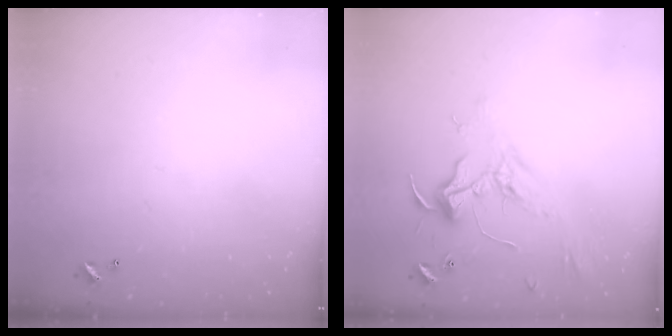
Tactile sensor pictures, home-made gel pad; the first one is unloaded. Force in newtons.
{"total": 2.4, "press": 2.3, "slide": 0.7}